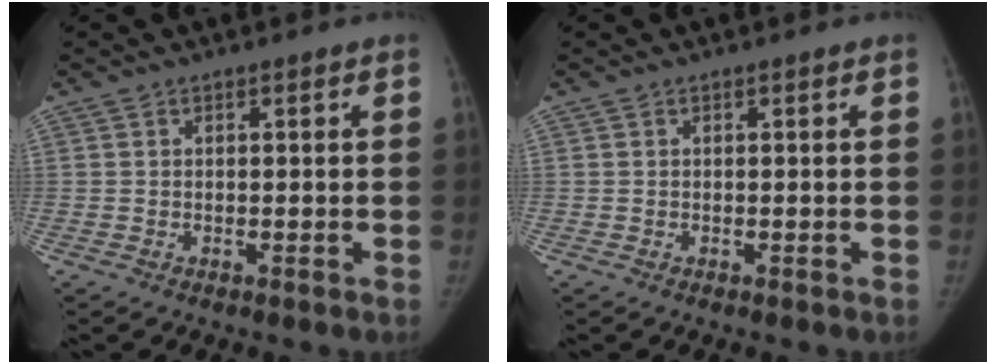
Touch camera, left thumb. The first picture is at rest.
{"total": 0.0}